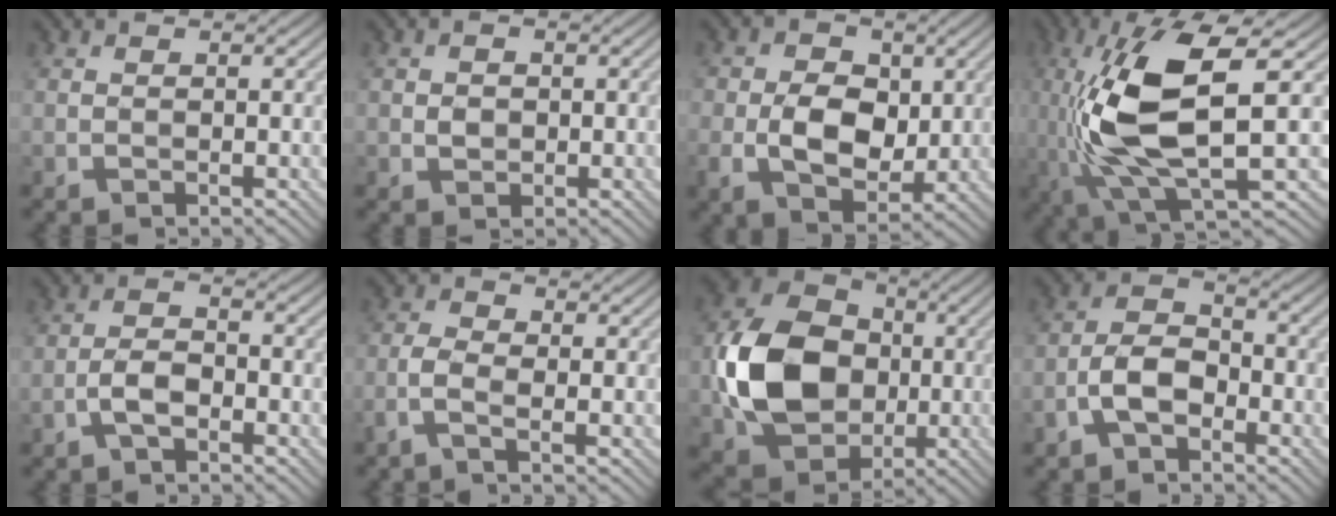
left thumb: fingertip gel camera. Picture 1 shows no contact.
{"total": 1.6, "force": [-0.2, 1.4, 0.8], "torque": [-0.021, -0.002, -0.007]}
{"total": 8.2, "force": [-0.4, 5.6, 5.9], "torque": [-0.119, -0.002, -0.012]}
{"total": 11.9, "force": [-0.7, 3.7, 11.3], "torque": [-0.236, 0.002, -0.007]}
{"total": 3.4, "force": [-2.0, 1.3, 2.4], "torque": [-0.053, 0.005, -0.045]}
{"total": 2.9, "force": [-1.3, 1.0, 2.4], "torque": [-0.064, 0.006, -0.035]}
{"total": 13.6, "force": [-1.2, 10.7, 8.3], "torque": [-0.185, 0.011, -0.022]}
{"total": 5.6, "force": [-2.9, 3.0, 3.7], "torque": [-0.071, 0.012, -0.066]}